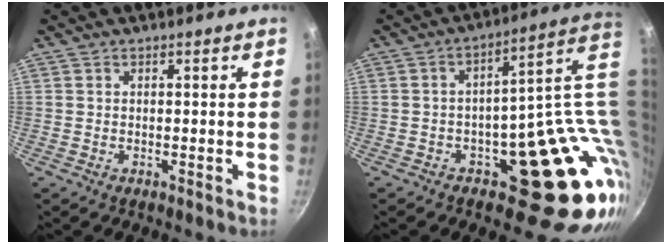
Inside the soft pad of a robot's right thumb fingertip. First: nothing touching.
{"total": 20.1, "force": [3.1, 12.7, 15.3], "torque": [-0.102, 0.002, 0.066]}